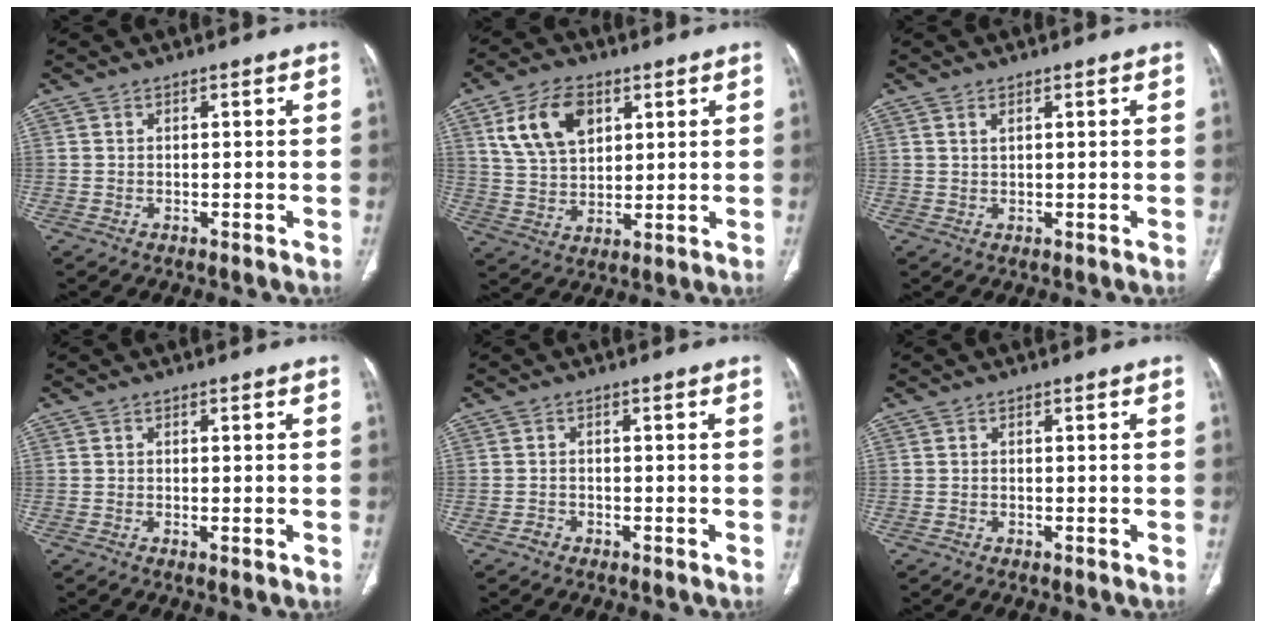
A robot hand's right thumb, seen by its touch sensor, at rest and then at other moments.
{"total": 12.1, "force": [5.0, 7.8, 7.8], "torque": [-0.124, -0.011, 0.099]}
{"total": 1.2, "force": [0.7, 0.5, 0.8], "torque": [-0.017, 0.001, 0.015]}
{"total": 1.2, "force": [-0.3, 0.3, 1.1], "torque": [-0.023, -0.005, -0.004]}
{"total": 1.2, "force": [-0.8, 0.9, 0.2], "torque": [-0.004, 0.005, -0.018]}
{"total": 0.0}